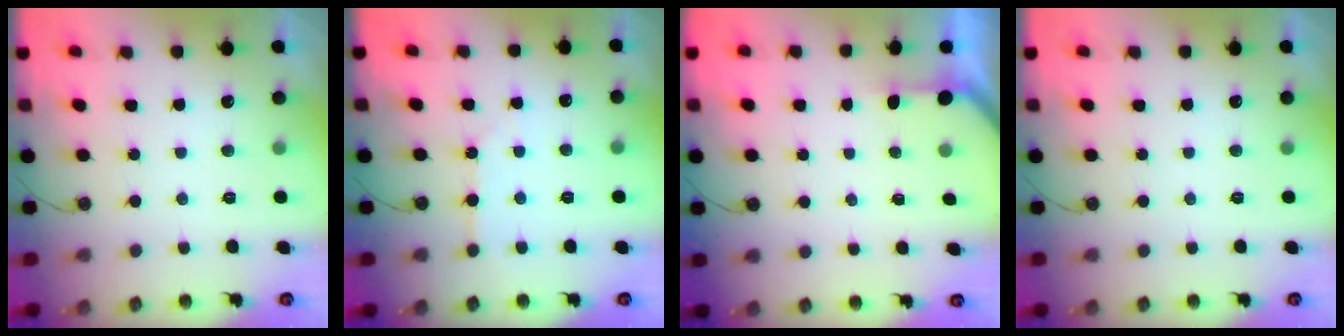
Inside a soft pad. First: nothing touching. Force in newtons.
{"total": 3.3, "press": 3.3, "slide": 0.6}
{"total": 1.2, "press": 1.2, "slide": 0.1}
{"total": 0.0}